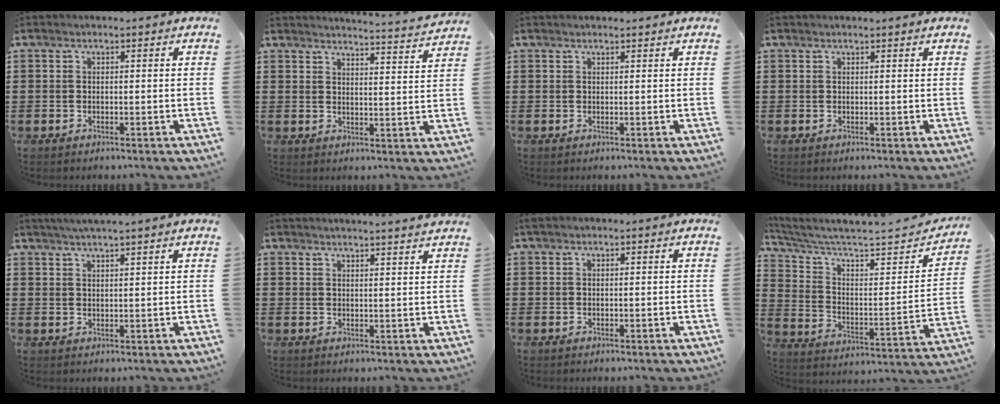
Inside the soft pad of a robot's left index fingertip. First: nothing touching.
{"total": 3.4, "force": [3.3, -0.7, 0.3], "torque": [-0.013, -0.031, 0.053]}
{"total": 0.6, "force": [0.6, 0.1, 0.1], "torque": [-0.003, -0.001, 0.012]}
{"total": 0.6, "force": [0.5, -0.1, 0.2], "torque": [-0.006, -0.003, 0.010]}
{"total": 2.3, "force": [2.1, -0.6, 0.8], "torque": [-0.019, -0.001, 0.039]}
{"total": 2.4, "force": [2.4, -0.6, 0.2], "torque": [-0.010, -0.010, 0.044]}
{"total": 0.0}
{"total": 4.8, "force": [4.1, 1.0, 2.4], "torque": [-0.073, -0.037, 0.062]}